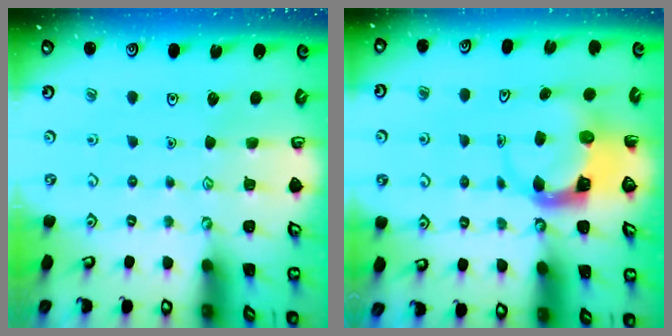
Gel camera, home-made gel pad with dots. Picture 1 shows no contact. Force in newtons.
{"total": 3.9, "press": 3.9, "slide": 0.6}